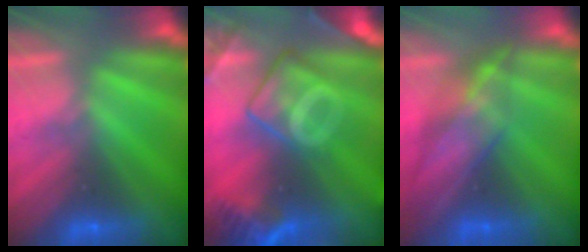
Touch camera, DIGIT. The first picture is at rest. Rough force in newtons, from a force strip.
{"total": 7.8}
{"total": 4.2}